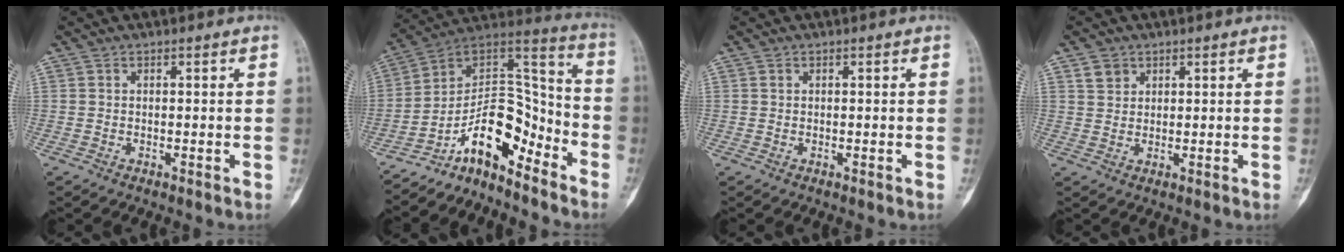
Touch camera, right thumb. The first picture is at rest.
{"total": 14.6, "force": [-9.9, 6.7, 8.4], "torque": [-0.099, 0.120, -0.178]}
{"total": 0.0}
{"total": 2.8, "force": [1.7, 2.1, 0.7], "torque": [-0.001, -0.007, 0.031]}